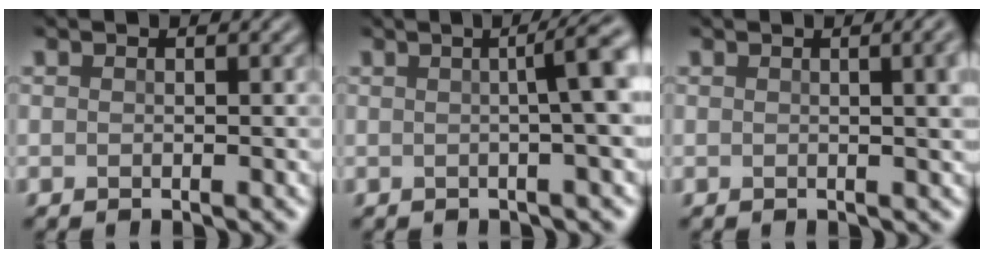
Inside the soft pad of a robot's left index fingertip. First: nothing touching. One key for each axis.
{"total": 5.9, "fx": 0.7, "fy": 1.5, "fz": 5.7, "tx": -0.051, "ty": 0.016, "tz": 0.007}
{"total": 4.6, "fx": 0.9, "fy": 1.9, "fz": 4.1, "tx": -0.022, "ty": 0.015, "tz": 0.007}